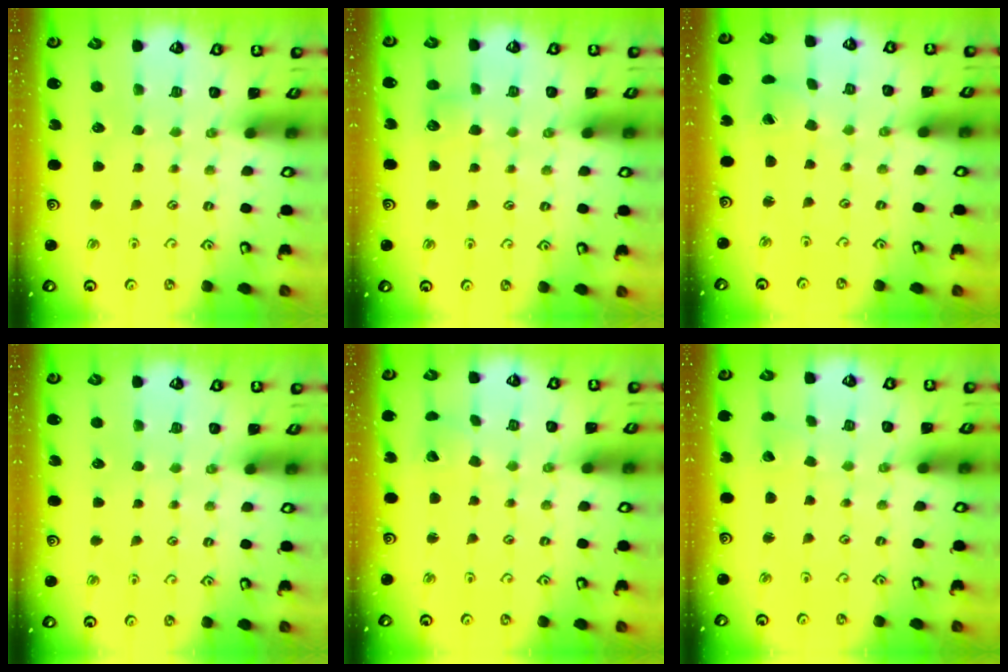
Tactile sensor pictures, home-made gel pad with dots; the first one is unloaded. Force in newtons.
{"total": 4.2, "press": 4.2, "slide": 0.6}
{"total": 1.7, "press": 1.7, "slide": 0.1}
{"total": 0.0}
{"total": 2.1, "press": 2.1, "slide": 0.3}
{"total": 1.0, "press": 1.0, "slide": 0.1}